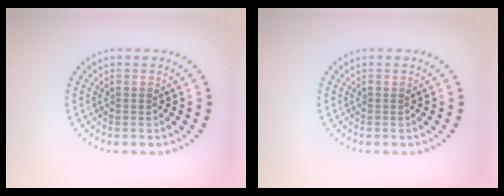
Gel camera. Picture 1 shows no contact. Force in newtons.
{"total": 0.0}